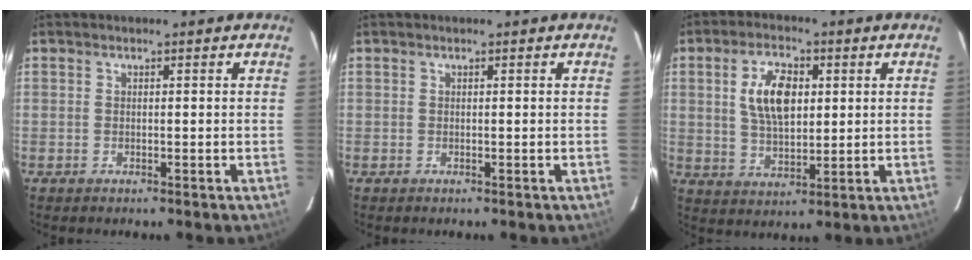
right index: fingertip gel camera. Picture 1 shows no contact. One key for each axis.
{"total": 0.0}
{"total": 9.5, "fx": 2.2, "fy": 4.9, "fz": 7.8, "tx": -0.148, "ty": 0.010, "tz": 0.045}